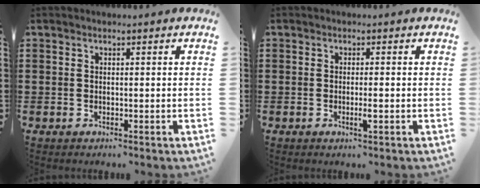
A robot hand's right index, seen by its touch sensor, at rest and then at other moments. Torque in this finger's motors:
{"motor_torque": [-0.20, 0.28, 0.02, 0.01]}